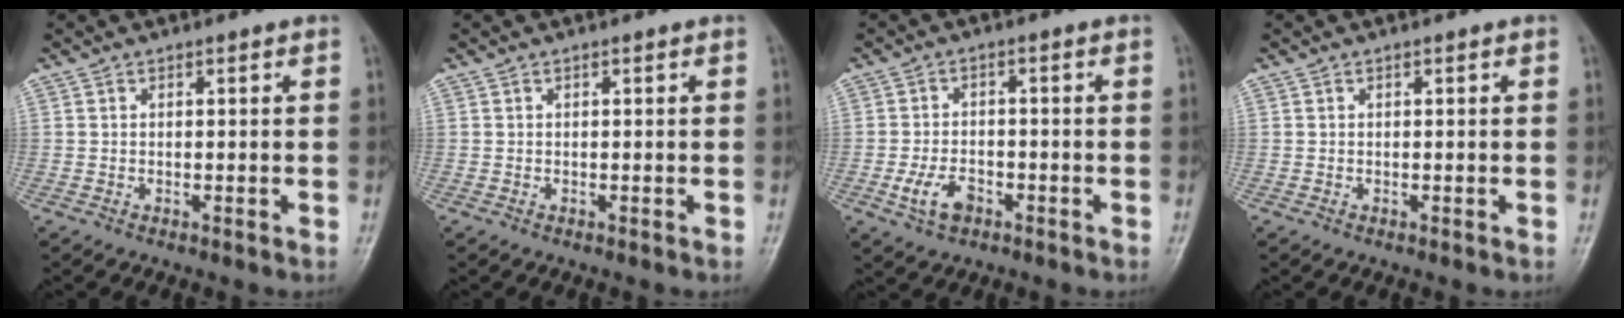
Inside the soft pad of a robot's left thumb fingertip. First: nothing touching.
{"total": 0.0}
{"total": 5.3, "force": [-2.4, 3.2, 3.4], "torque": [-0.065, 0.013, -0.043]}
{"total": 0.0}